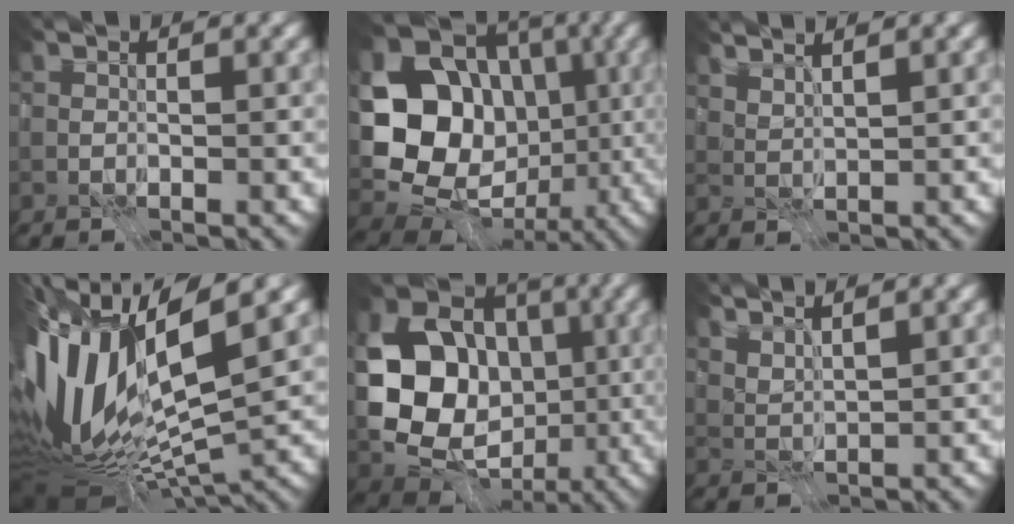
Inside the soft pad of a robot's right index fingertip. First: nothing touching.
{"total": 14.2, "force": [-0.6, 11.7, 8.1], "torque": [-0.133, -0.002, -0.027]}
{"total": 2.4, "force": [2.1, 0.4, 1.1], "torque": [-0.024, -0.003, 0.036]}
{"total": 14.3, "force": [0.3, 5.0, 13.4], "torque": [-0.294, -0.010, 0.015]}
{"total": 12.5, "force": [-0.6, 9.7, 7.8], "torque": [-0.134, 0.001, -0.023]}
{"total": 2.7, "force": [2.4, 0.4, 1.2], "torque": [-0.028, -0.005, 0.041]}